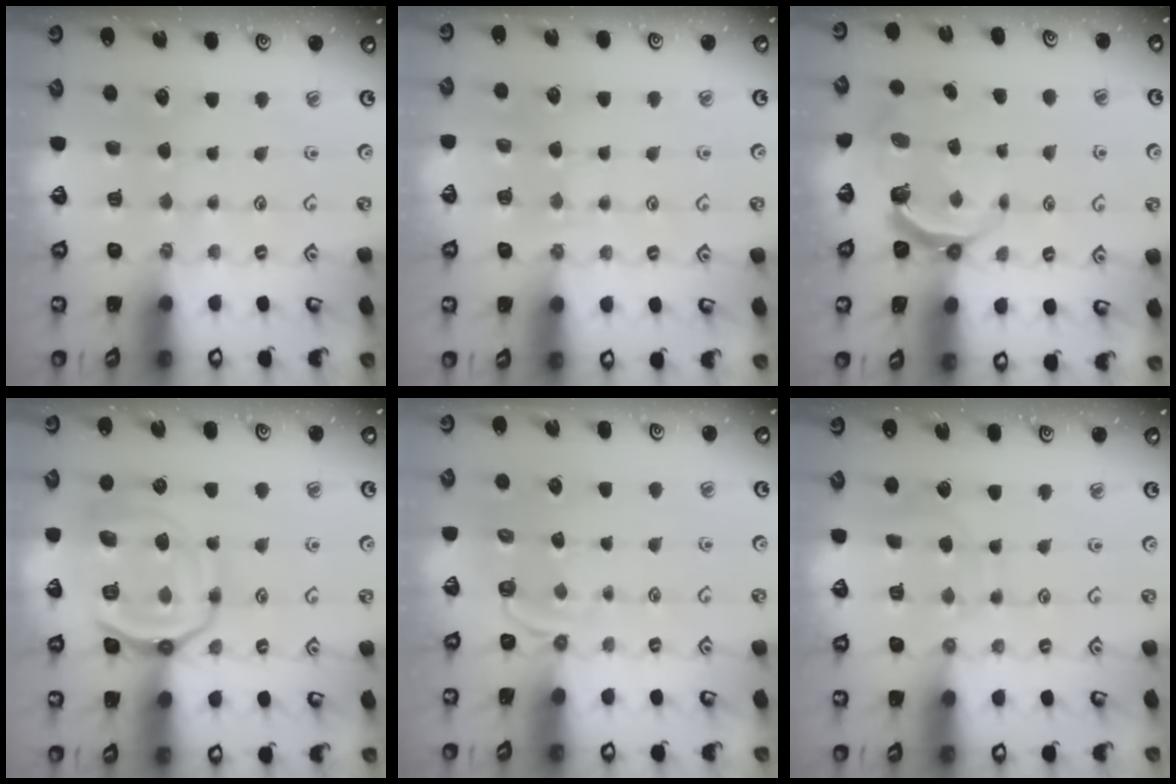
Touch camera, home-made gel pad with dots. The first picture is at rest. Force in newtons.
{"total": 5.6, "press": 5.6, "slide": 0.6}
{"total": 5.6, "press": 4.5, "slide": 3.3}
{"total": 18.1, "press": 18.1, "slide": 1.8}
{"total": 3.0, "press": 1.8, "slide": 2.4}
{"total": 7.1, "press": 7.1, "slide": 0.5}